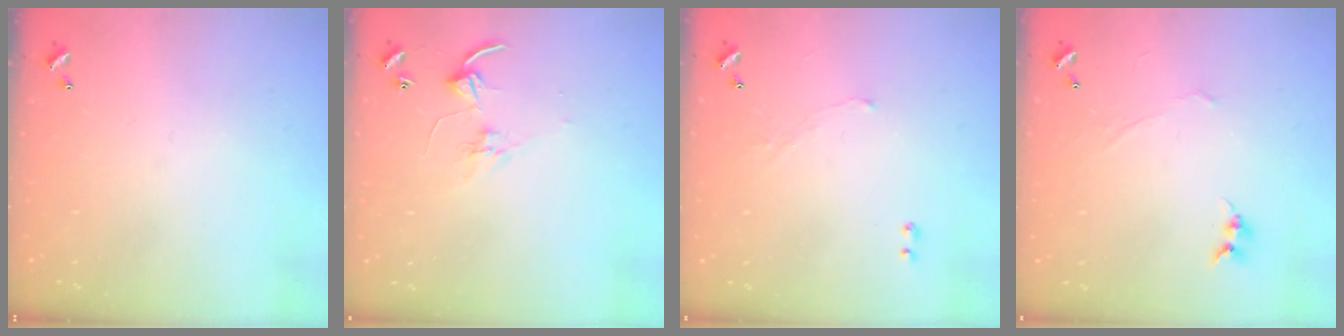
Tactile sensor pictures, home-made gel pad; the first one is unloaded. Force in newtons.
{"total": 2.7, "press": 2.7, "slide": 0.2}
{"total": 2.5, "press": 2.4, "slide": 0.7}
{"total": 0.7, "press": 0.4, "slide": 0.5}